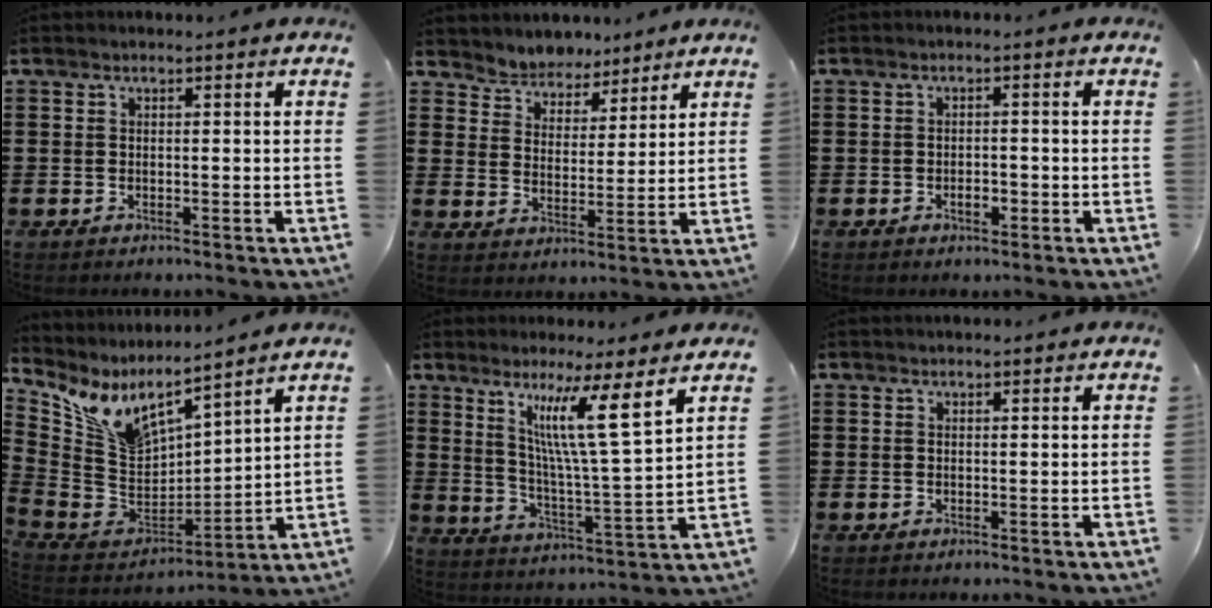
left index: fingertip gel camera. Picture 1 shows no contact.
{"total": 4.5, "force": [4.2, 1.4, -0.8], "torque": [-0.011, -0.022, 0.072]}
{"total": 2.0, "force": [-0.6, 1.0, 1.6], "torque": [-0.032, 0.002, -0.013]}
{"total": 9.5, "force": [7.2, 3.3, 5.3], "torque": [-0.139, -0.044, 0.127]}
{"total": 10.5, "force": [6.6, -0.1, 8.2], "torque": [-0.160, -0.029, 0.105]}
{"total": 0.7, "force": [0.6, 0.3, 0.1], "torque": [-0.003, 0.003, 0.012]}